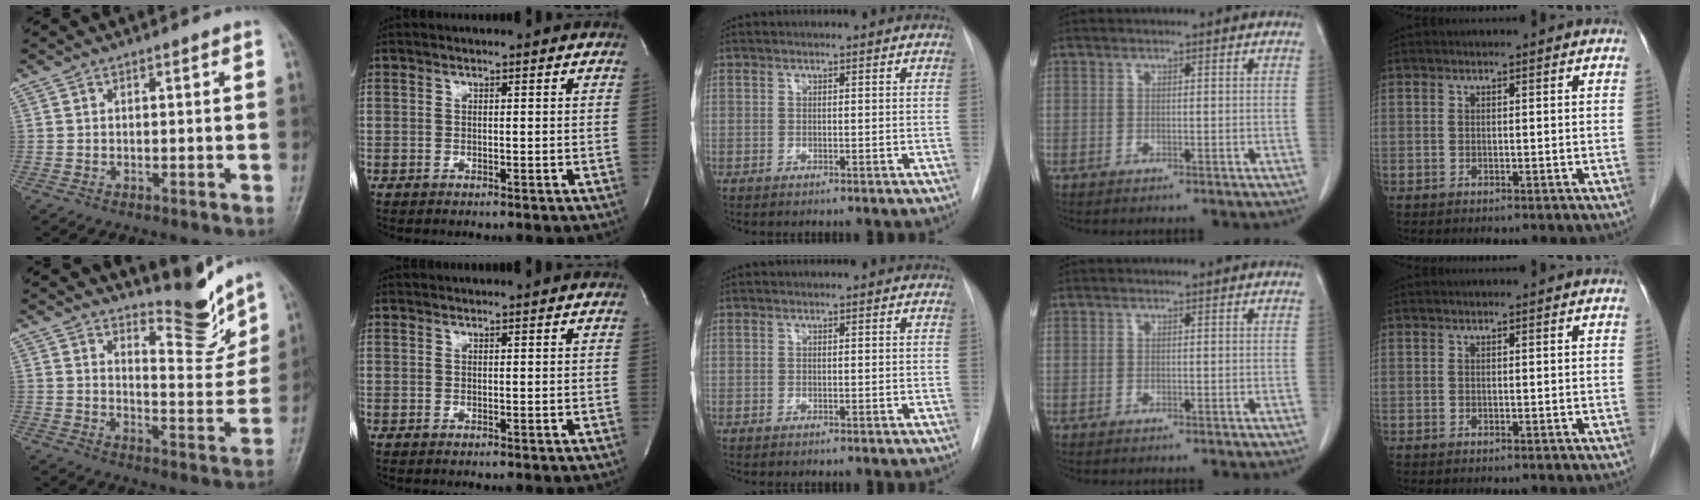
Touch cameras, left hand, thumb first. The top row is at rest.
{"thumb": {"total": 8.9, "force": [8.0, 2.0, 3.3], "torque": [-0.020, -0.078, 0.125]}, "index": {"total": 0.7, "force": [0.7, -0.2, 0.0], "torque": [-0.004, 0.010, 0.014]}}